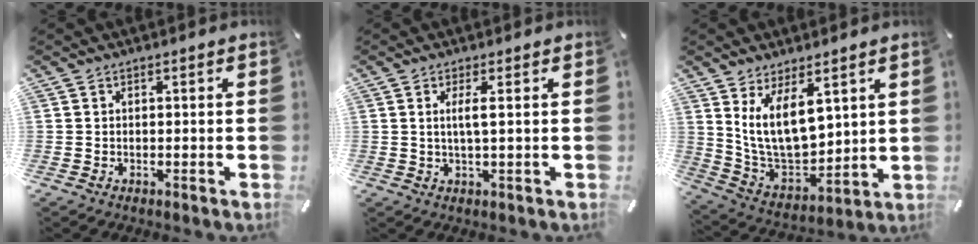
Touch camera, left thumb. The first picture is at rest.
{"total": 3.9, "force": [0.8, 0.4, 3.8], "torque": [-0.076, -0.002, 0.010]}
{"total": 13.8, "force": [6.8, 7.7, 9.2], "torque": [-0.192, -0.055, 0.127]}